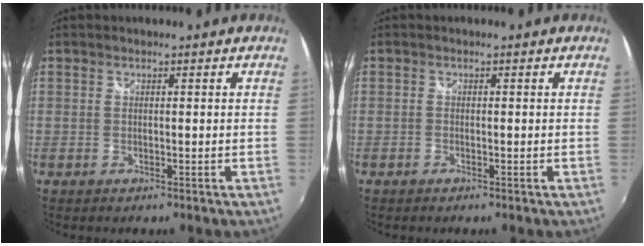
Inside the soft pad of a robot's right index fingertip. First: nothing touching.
{"total": 0.6, "force": [-0.5, 0.3, 0.1], "torque": [-0.004, -0.003, -0.013]}